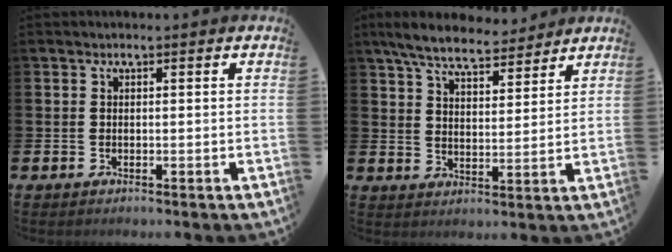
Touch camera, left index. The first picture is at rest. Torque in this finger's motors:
{"motor_torque": [0.29, -0.35, 0.67, 0.17]}